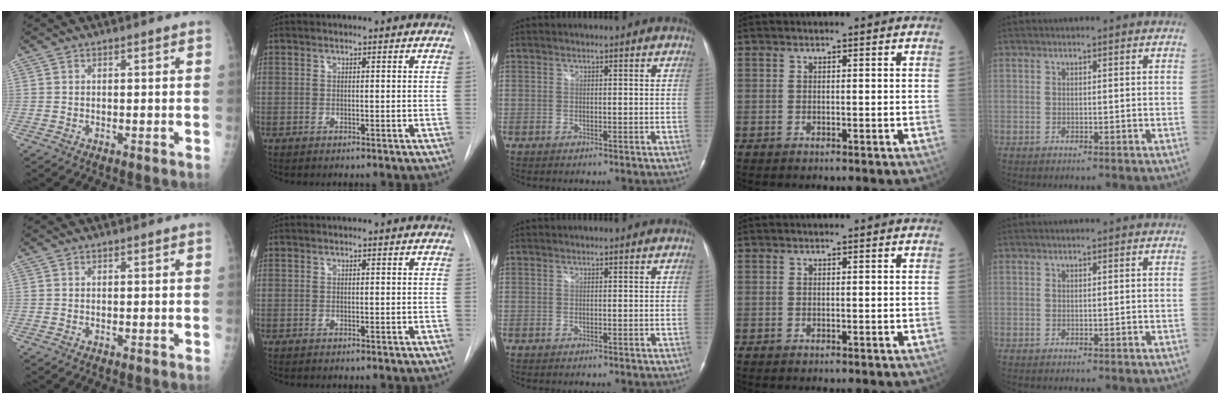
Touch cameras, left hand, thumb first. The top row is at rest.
{}